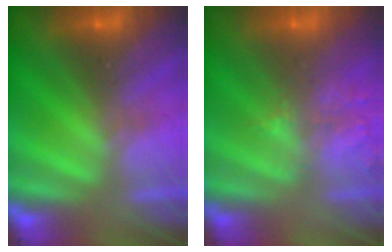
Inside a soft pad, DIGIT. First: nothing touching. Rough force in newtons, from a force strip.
{"total": 1.6}